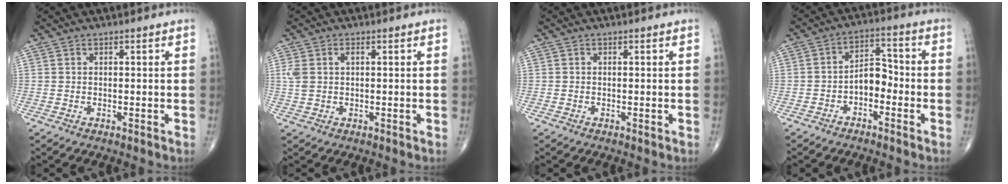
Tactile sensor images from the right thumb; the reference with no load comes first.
{"total": 3.3, "force": [0.7, 1.8, 2.6], "torque": [-0.073, 0.012, 0.017]}
{"total": 0.0}
{"total": 5.9, "force": [-2.3, 3.6, 4.0], "torque": [-0.048, 0.036, -0.048]}